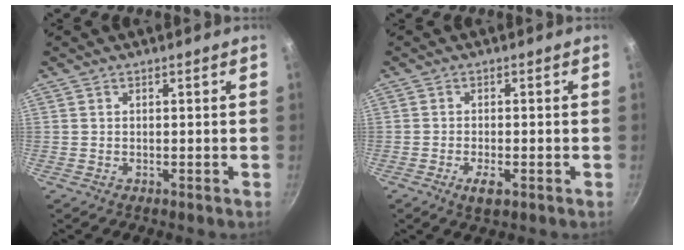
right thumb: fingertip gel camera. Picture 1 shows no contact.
{"total": 3.3, "force": [-1.5, 1.1, 2.8], "torque": [-0.053, 0.000, -0.026]}